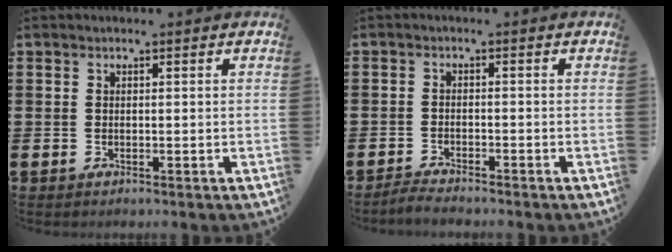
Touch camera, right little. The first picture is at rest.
{"total": 1.7, "force": [-1.6, 0.0, 0.3], "torque": [-0.009, 0.003, -0.033]}